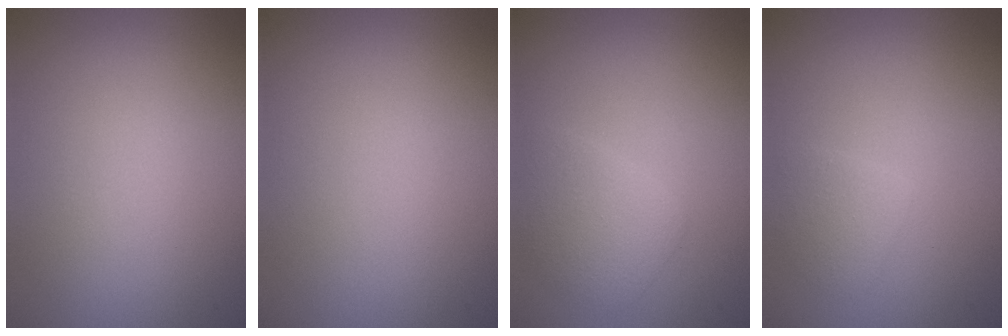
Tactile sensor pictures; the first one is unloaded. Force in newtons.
{"total": 0.0}
{"total": 2.2, "press": 2.2, "slide": 0.0}
{"total": 1.4, "press": 1.4, "slide": 0.1}